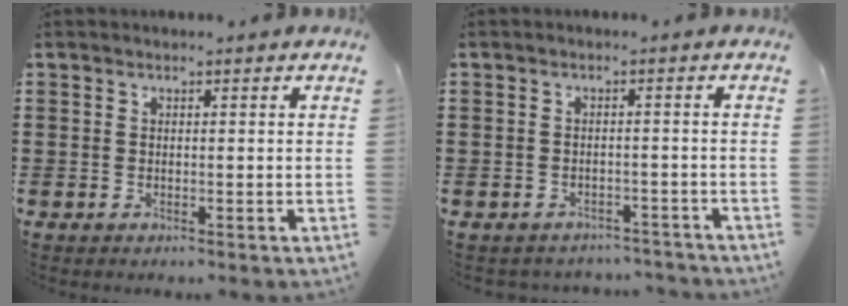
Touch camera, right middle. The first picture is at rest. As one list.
[{"total": 2.0, "force": [-2.0, 0.3, -0.1], "torque": [-0.005, 0.000, -0.045]}]